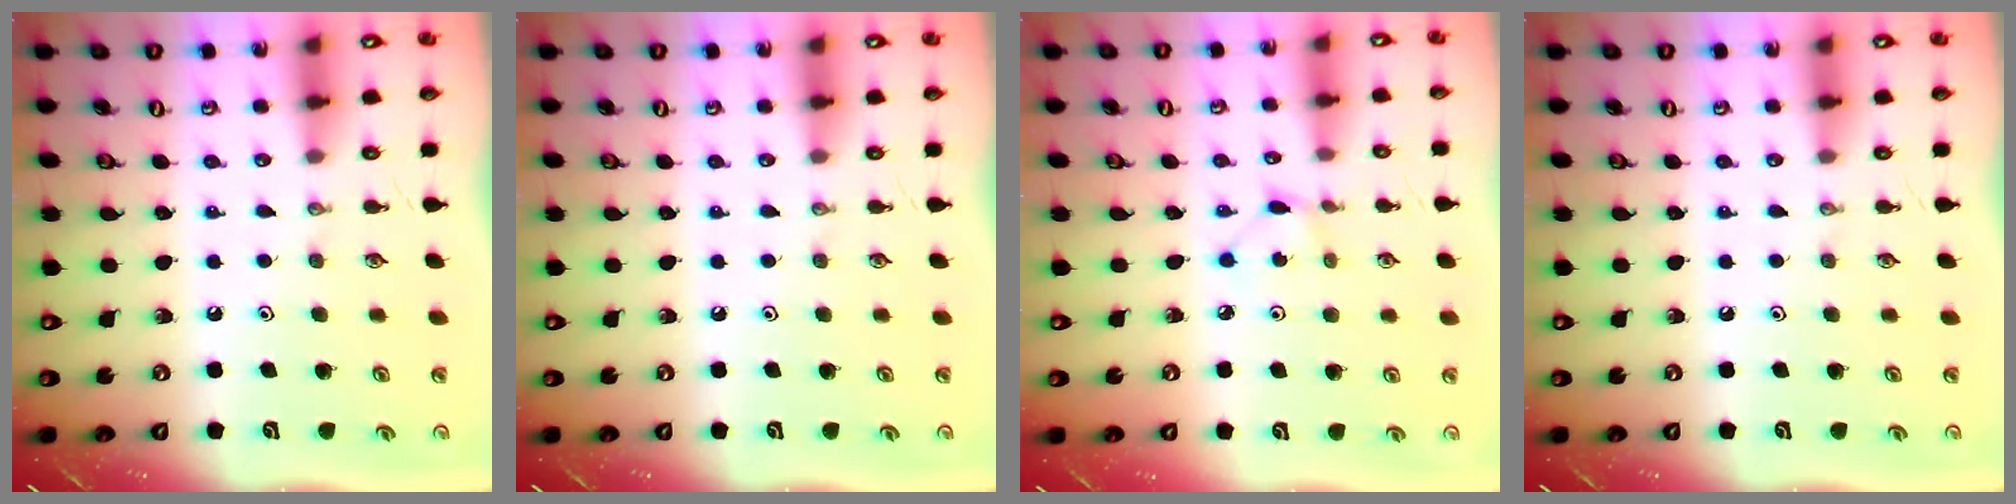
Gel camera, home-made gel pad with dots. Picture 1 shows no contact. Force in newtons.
{"total": 0.0}
{"total": 1.2, "press": 1.2, "slide": 0.1}
{"total": 0.0}